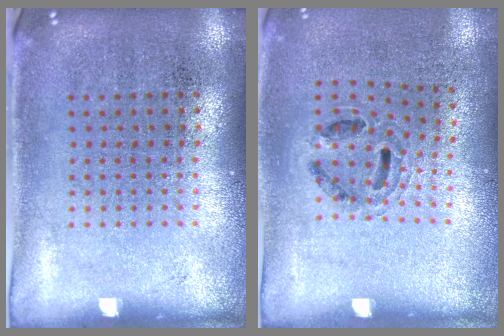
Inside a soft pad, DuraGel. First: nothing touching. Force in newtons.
{"total": 0.9, "press": 0.8, "slide": 0.3}